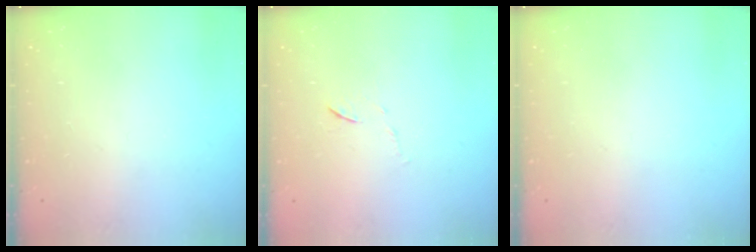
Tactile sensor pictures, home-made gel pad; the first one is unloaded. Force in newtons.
{"total": 5.3, "press": 5.2, "slide": 0.4}
{"total": 0.0}